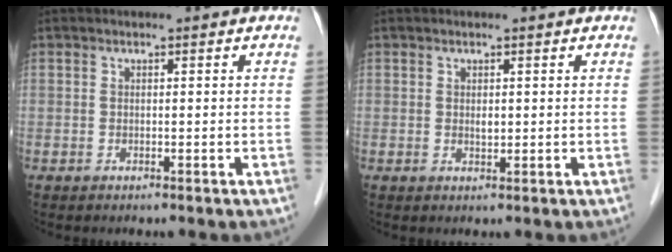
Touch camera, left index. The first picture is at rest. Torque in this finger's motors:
{"motor_torque": [0.44, 0.10, 0.00, 0.03]}